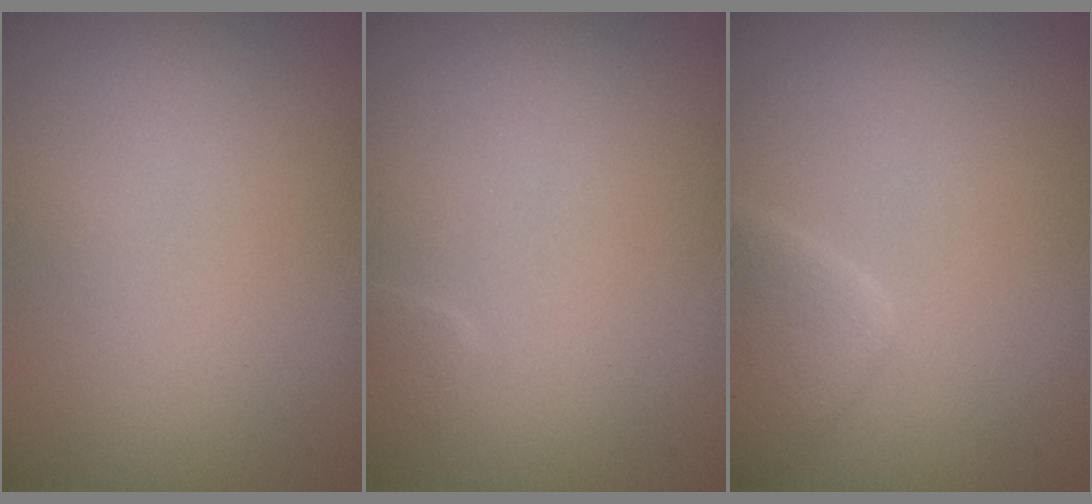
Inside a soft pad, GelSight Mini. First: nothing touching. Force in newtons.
{"total": 0.7, "press": 0.7, "slide": 0.0}
{"total": 2.9, "press": 2.9, "slide": 0.2}